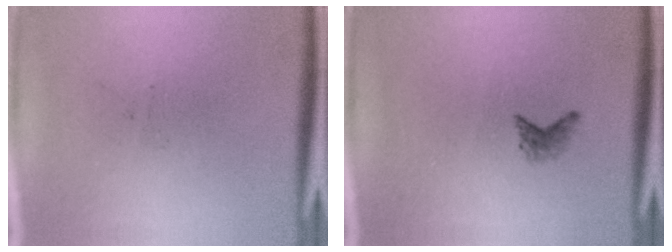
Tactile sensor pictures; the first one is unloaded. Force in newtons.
{"total": 1.1}